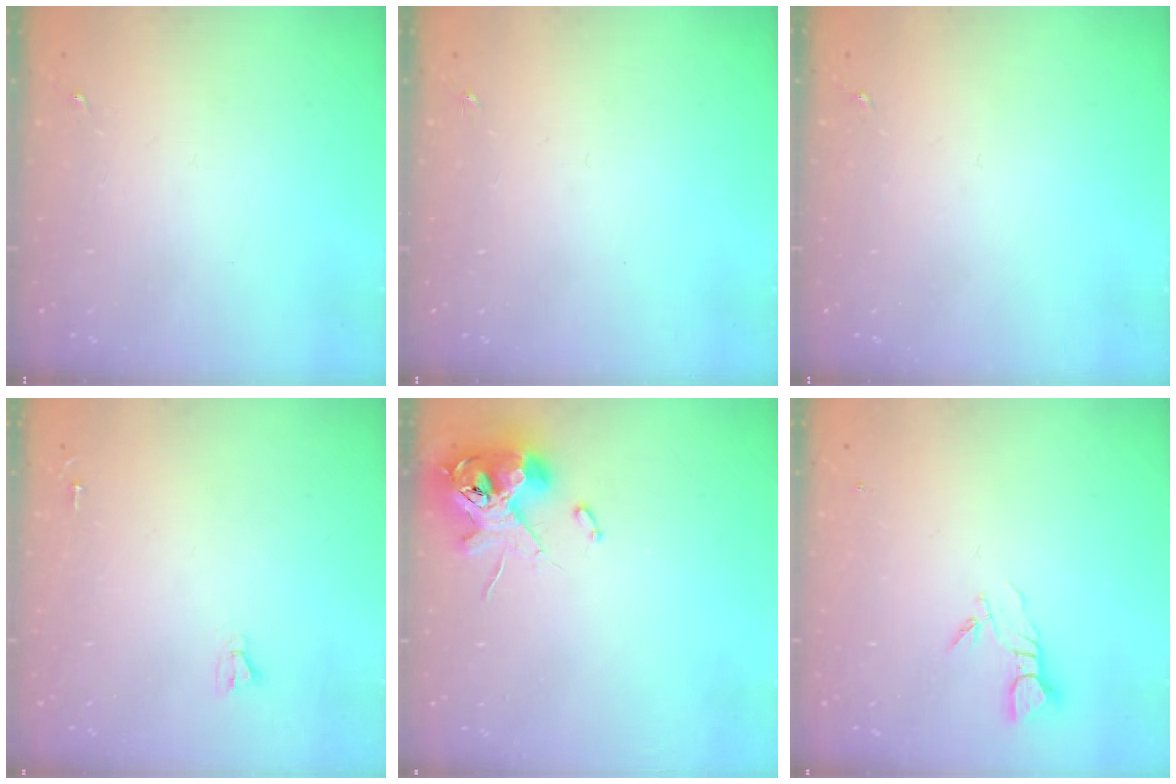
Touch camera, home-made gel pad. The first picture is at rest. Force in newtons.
{"total": 0.0}
{"total": 0.0}
{"total": 2.0, "press": 2.0, "slide": 0.2}
{"total": 12.2, "press": 12.0, "slide": 2.0}
{"total": 3.8, "press": 3.8, "slide": 0.3}